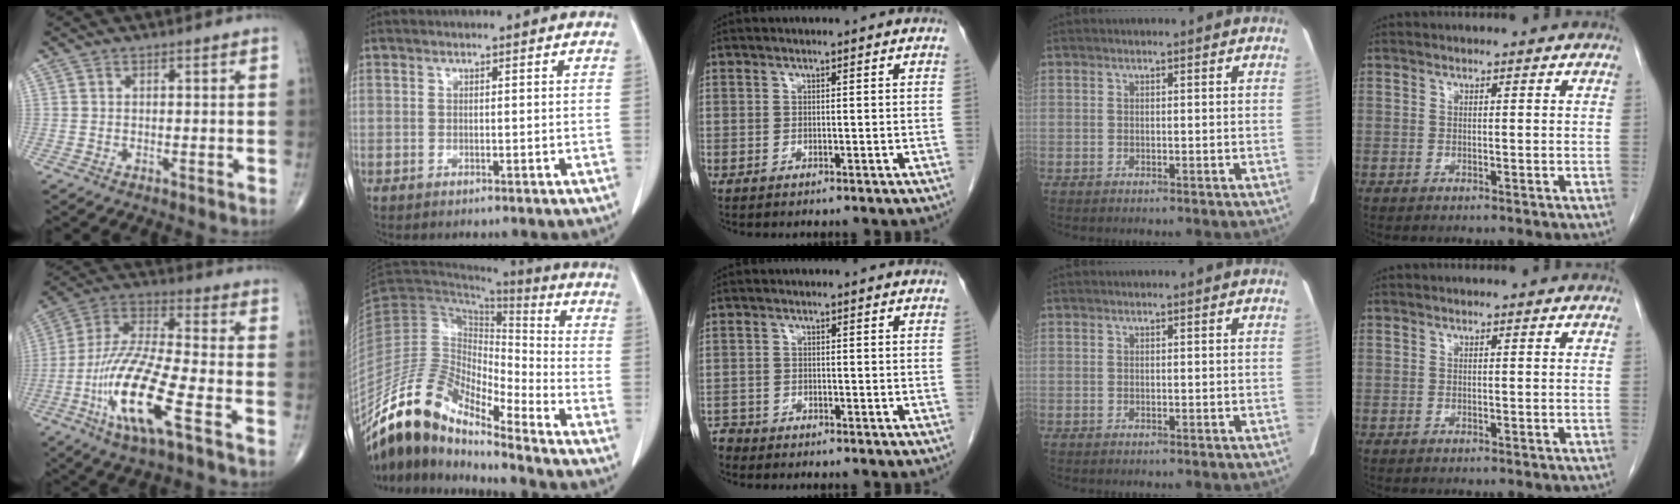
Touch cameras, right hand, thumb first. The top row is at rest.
{"thumb": {"total": 18.3, "force": [-7.2, 4.1, 16.3], "torque": [-0.347, 0.023, -0.133]}, "index": {"total": 13.5, "force": [-11.7, 3.2, 6.0], "torque": [-0.119, 0.041, -0.223]}, "middle": {"total": 1.5, "force": [-1.4, 0.4, -0.4], "torque": [0.005, -0.002, -0.029]}}